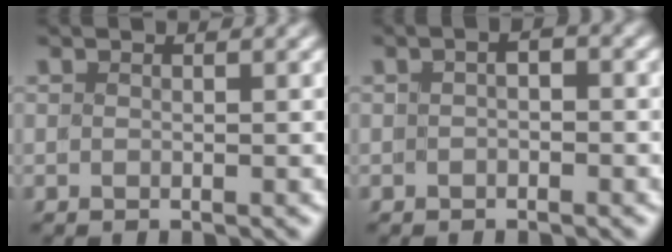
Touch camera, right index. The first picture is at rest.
{"total": 1.2, "force": [-0.3, 1.0, 0.8], "torque": [-0.005, 0.004, -0.010]}